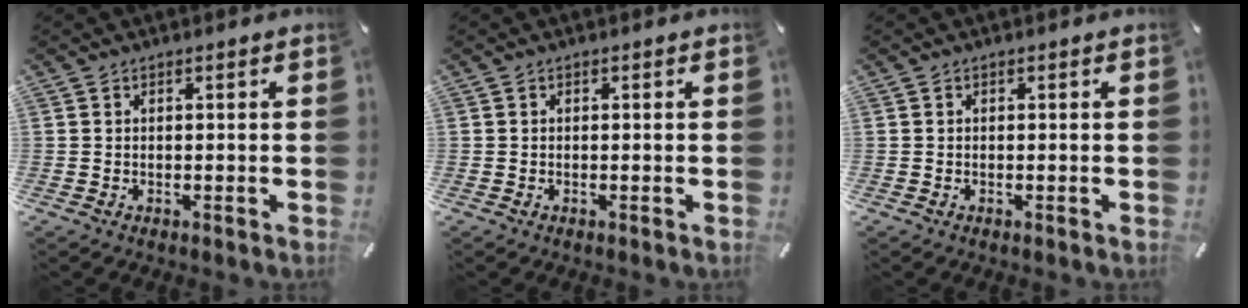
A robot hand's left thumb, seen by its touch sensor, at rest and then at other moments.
{"total": 0.0}
{"total": 0.0}